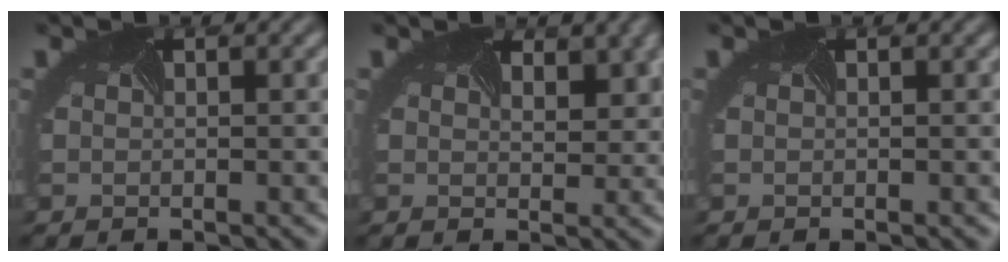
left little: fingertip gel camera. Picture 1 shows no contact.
{"total": 4.0, "force": [2.2, 2.4, 2.4], "torque": [-0.029, 0.007, 0.014]}
{"total": 0.0}